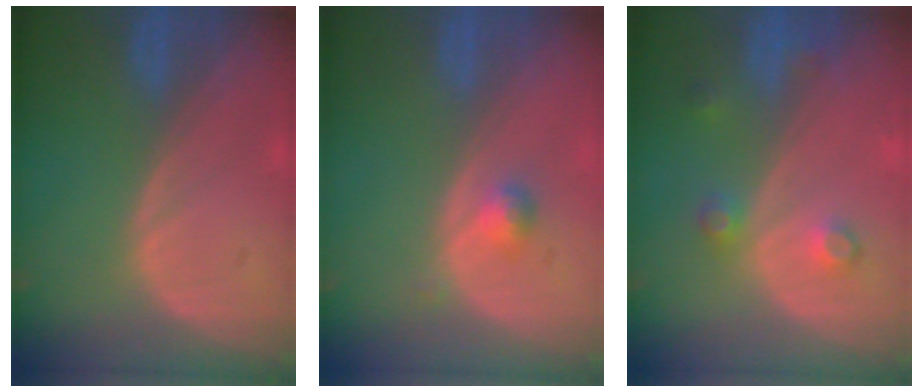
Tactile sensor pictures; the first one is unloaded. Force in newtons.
{"total": 2.0, "press": 1.8, "slide": 0.8}
{"total": 3.8, "press": 3.4, "slide": 1.5}